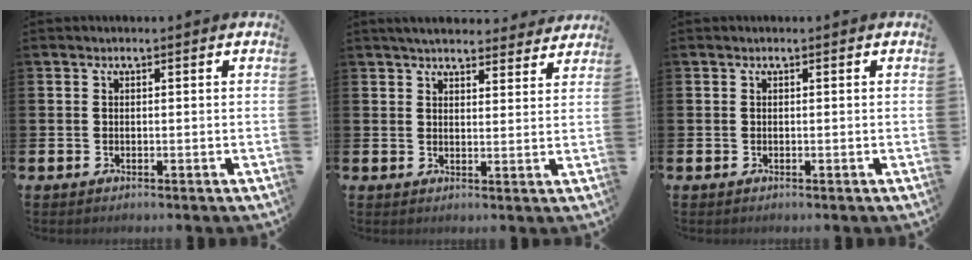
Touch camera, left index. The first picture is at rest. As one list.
[{"total": 4.3, "force": [4.1, 0.9, 0.8], "torque": [-0.028, -0.016, 0.074]}, {"total": 0.0}]